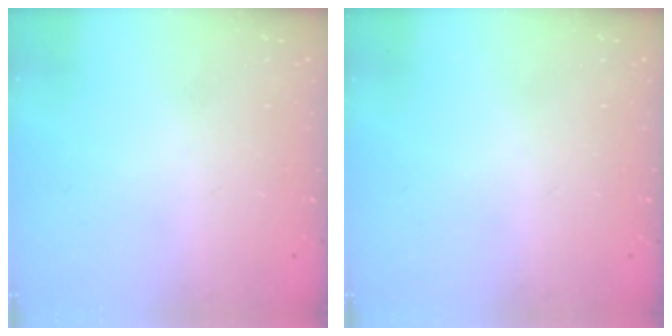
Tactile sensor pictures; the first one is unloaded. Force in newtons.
{"total": 0.0}